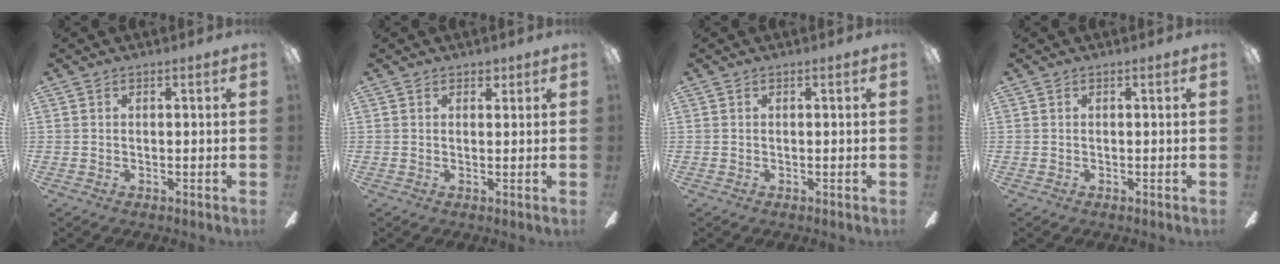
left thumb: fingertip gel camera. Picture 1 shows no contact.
{"total": 2.3, "force": [1.7, 1.4, 0.8], "torque": [-0.001, -0.003, 0.028]}
{"total": 0.0}
{"total": 0.0}